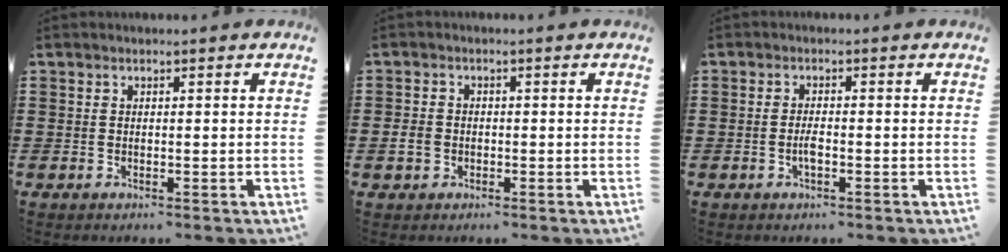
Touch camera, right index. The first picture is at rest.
{"total": 2.5, "force": [-0.6, 2.0, 1.3], "torque": [-0.036, 0.001, -0.014]}
{"total": 2.2, "force": [-0.7, 0.6, 2.0], "torque": [-0.045, 0.000, -0.015]}